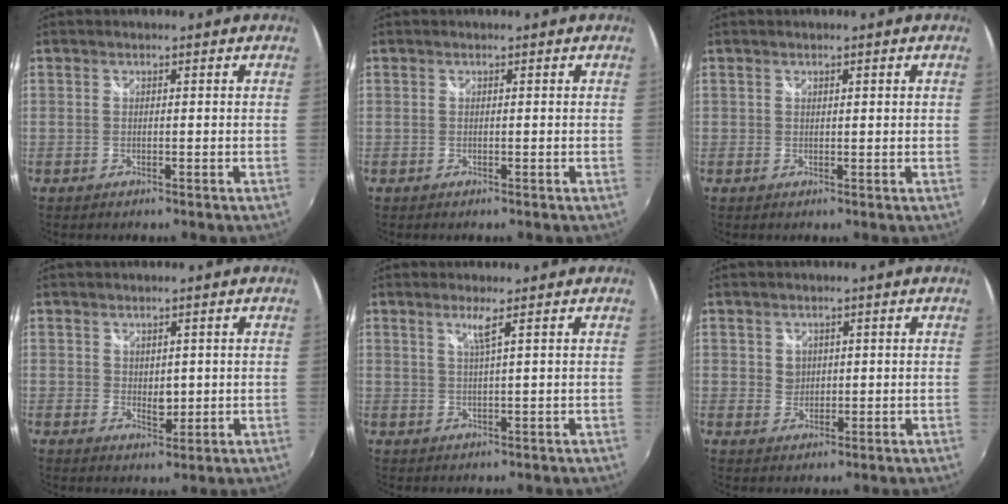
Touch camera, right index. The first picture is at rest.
{"total": 0.0}
{"total": 1.8, "force": [0.8, -1.6, 0.1], "torque": [0.009, -0.005, 0.017]}
{"total": 2.6, "force": [0.7, 1.9, 1.6], "torque": [-0.021, -0.004, 0.016]}
{"total": 2.6, "force": [1.4, -0.6, 2.0], "torque": [-0.039, -0.007, 0.026]}
{"total": 2.5, "force": [0.8, 2.3, 0.6], "torque": [-0.003, 0.002, 0.015]}